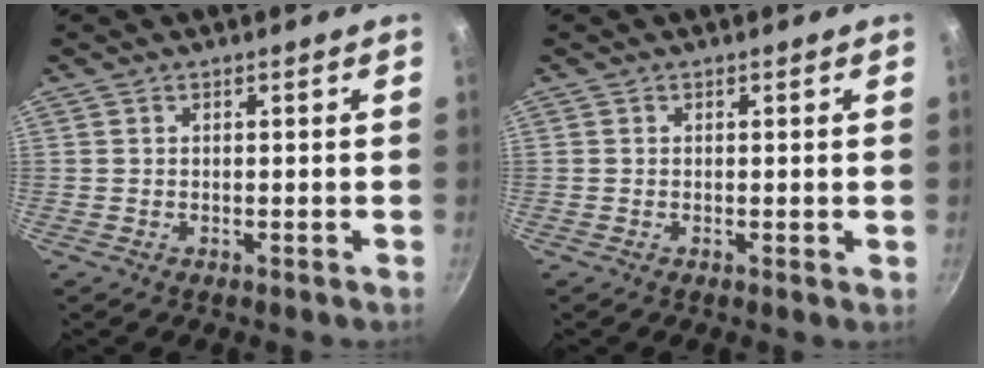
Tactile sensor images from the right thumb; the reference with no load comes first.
{"total": 0.0}